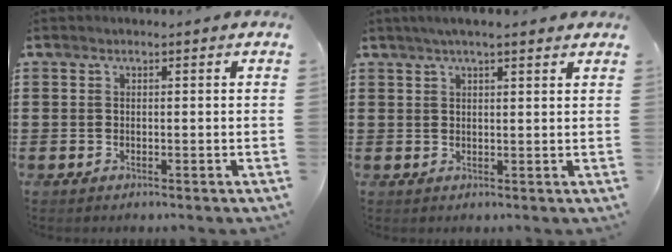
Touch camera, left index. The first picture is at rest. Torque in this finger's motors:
{"motor_torque": [1.38, -0.76, 0.37, 0.12]}